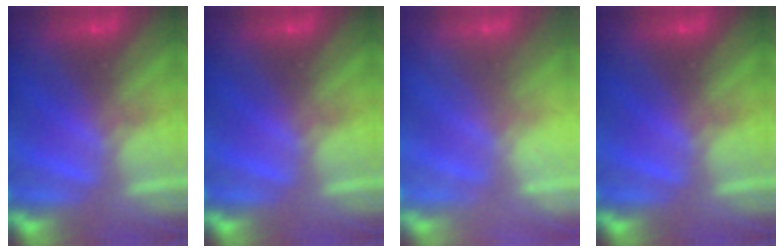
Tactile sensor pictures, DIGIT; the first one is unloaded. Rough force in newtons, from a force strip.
{"total": 0.0}
{"total": 2.4}
{"total": 0.0}